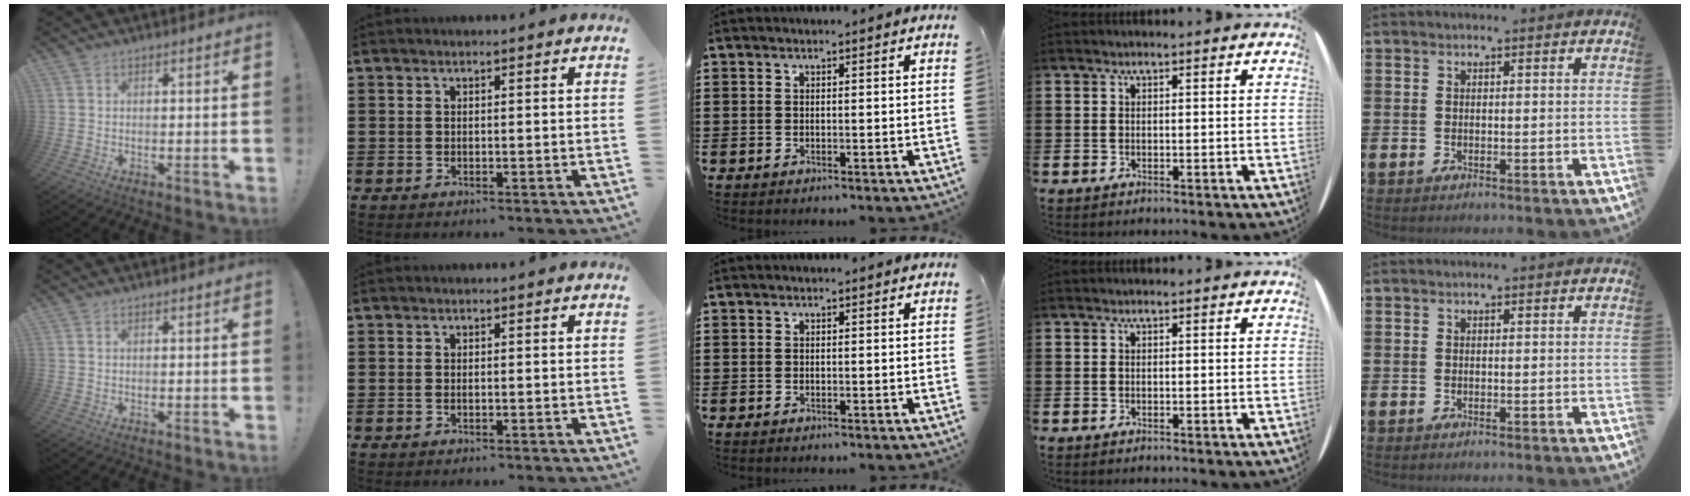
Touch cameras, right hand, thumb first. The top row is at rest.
{}